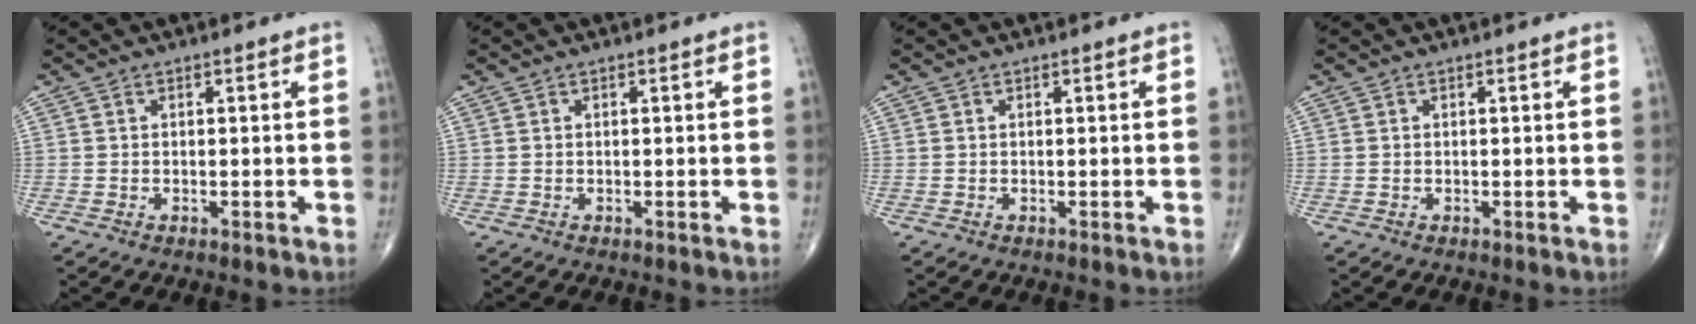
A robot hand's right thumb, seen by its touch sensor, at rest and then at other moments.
{"total": 0.0}
{"total": 0.0}
{"total": 0.0}